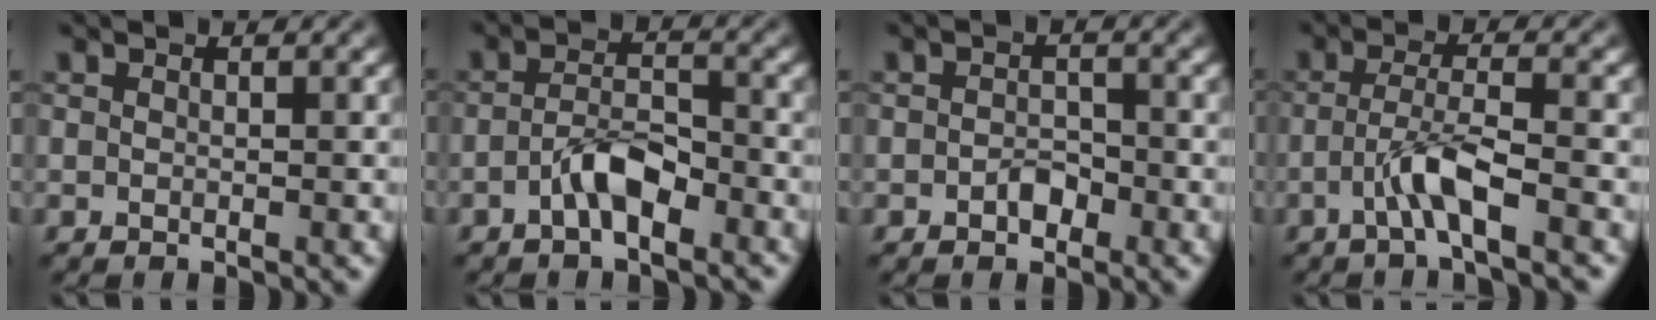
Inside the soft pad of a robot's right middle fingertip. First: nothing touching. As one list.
[{"total": 3.3, "force": [-1.8, 1.4, 2.4], "torque": [-0.045, 0.009, -0.036]}, {"total": 1.7, "force": [-0.8, 1.1, 1.0], "torque": [-0.015, 0.002, -0.015]}, {"total": 3.6, "force": [-1.7, 0.4, 3.1], "torque": [-0.063, 0.010, -0.038]}]